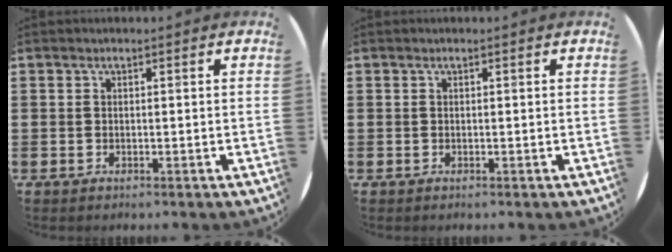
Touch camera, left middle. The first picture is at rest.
{"total": 0.0}